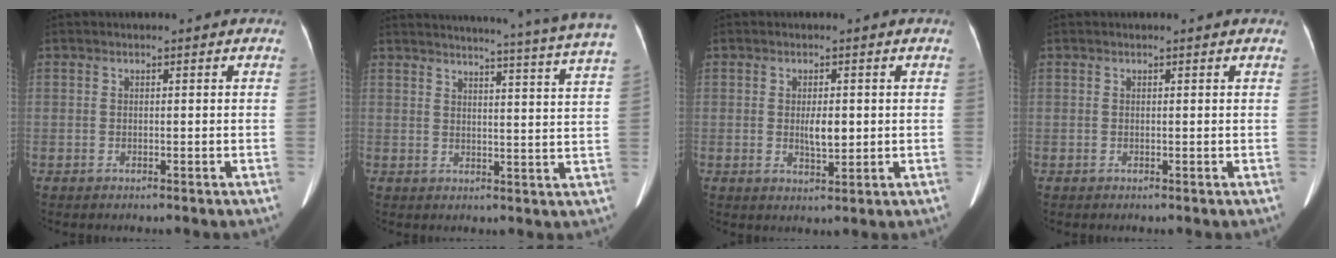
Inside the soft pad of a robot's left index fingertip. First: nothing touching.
{"total": 23.0, "force": [21.1, -1.8, 9.0], "torque": [-0.133, -0.072, 0.244]}
{"total": 3.2, "force": [0.2, 1.3, 2.9], "torque": [-0.051, -0.004, 0.006]}
{"total": 0.8, "force": [0.7, 0.1, 0.2], "torque": [-0.007, 0.001, 0.002]}